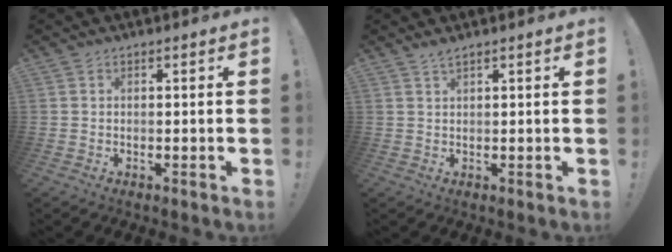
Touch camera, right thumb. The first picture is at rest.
{"total": 1.6, "force": [1.3, -0.1, 0.8], "torque": [-0.012, -0.006, 0.023]}